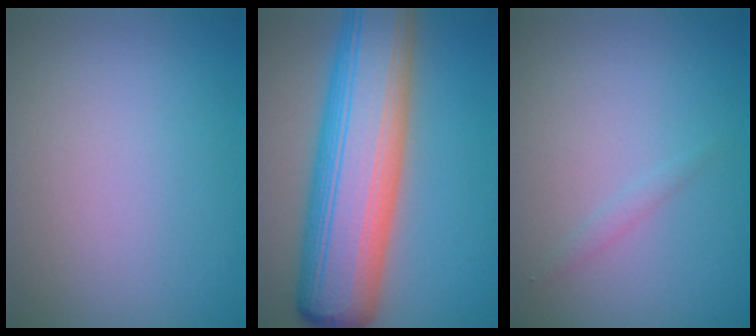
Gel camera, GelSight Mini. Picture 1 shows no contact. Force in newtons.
{"total": 13.4, "press": 13.4, "slide": 0.4}
{"total": 0.8, "press": 0.8, "slide": 0.0}